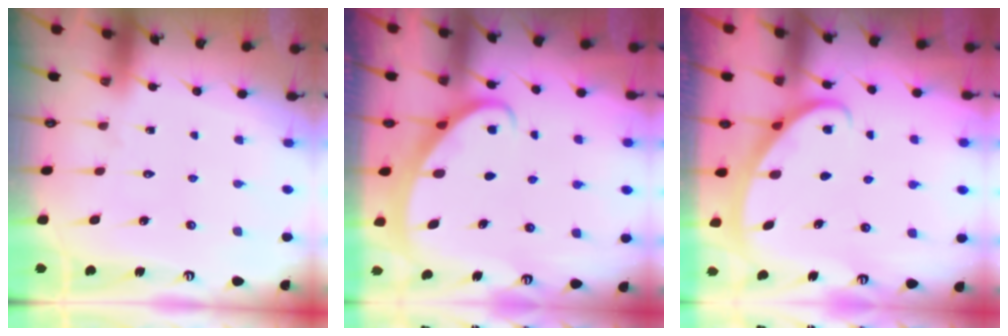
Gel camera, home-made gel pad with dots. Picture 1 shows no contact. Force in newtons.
{"total": 2.3, "press": 2.3, "slide": 0.2}
{"total": 3.1, "press": 3.1, "slide": 0.1}